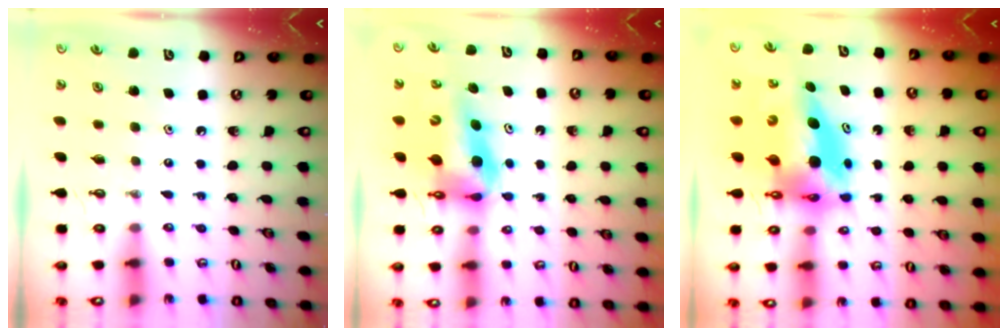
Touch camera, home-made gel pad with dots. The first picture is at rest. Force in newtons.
{"total": 12.0, "press": 11.6, "slide": 3.0}
{"total": 12.0, "press": 12.0, "slide": 1.0}